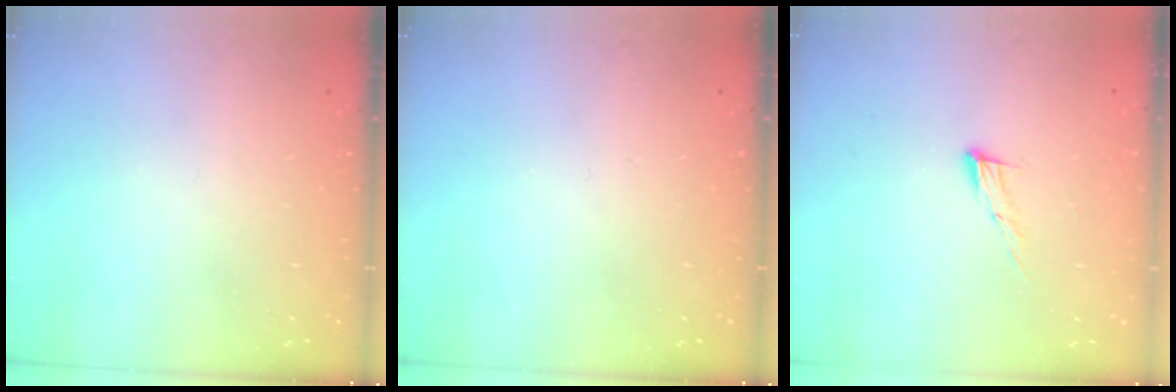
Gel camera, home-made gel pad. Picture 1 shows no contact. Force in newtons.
{"total": 0.0}
{"total": 8.1, "press": 7.9, "slide": 1.6}